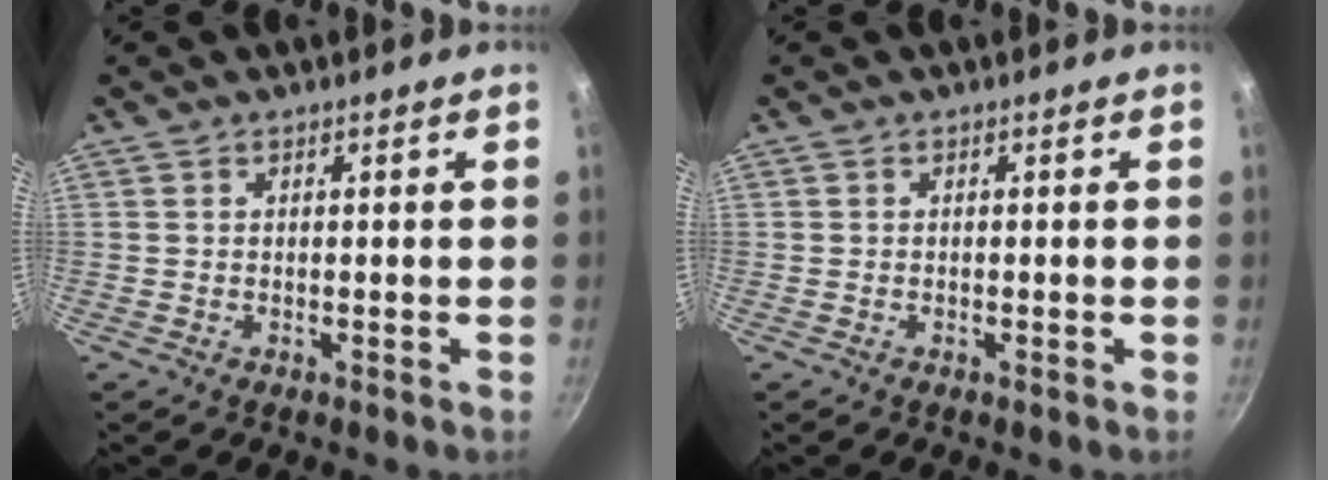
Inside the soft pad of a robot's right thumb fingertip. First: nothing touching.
{"total": 0.0}